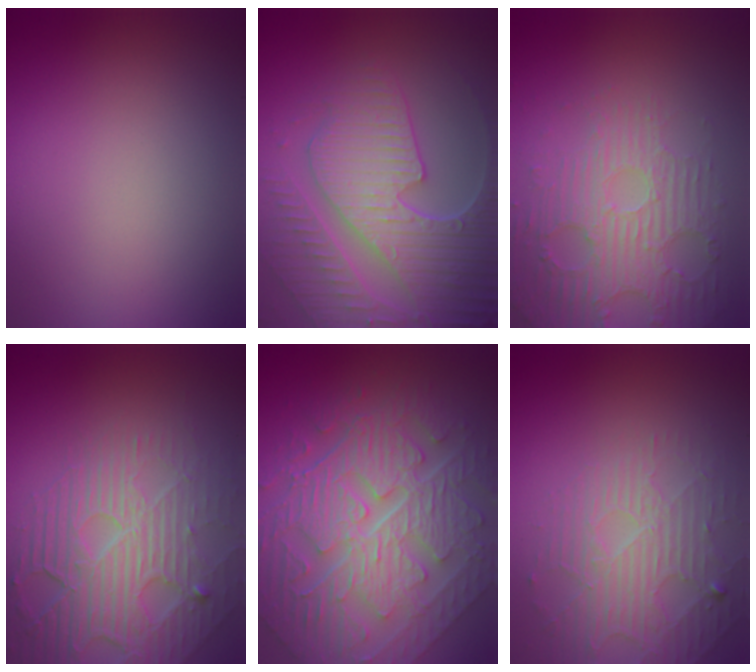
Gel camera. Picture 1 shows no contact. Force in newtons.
{"total": 9.2, "press": 6.6, "slide": 6.4}
{"total": 5.8, "press": 3.9, "slide": 4.3}
{"total": 8.4, "press": 5.7, "slide": 6.1}
{"total": 11.1, "press": 7.8, "slide": 7.9}
{"total": 4.5, "press": 3.3, "slide": 3.1}